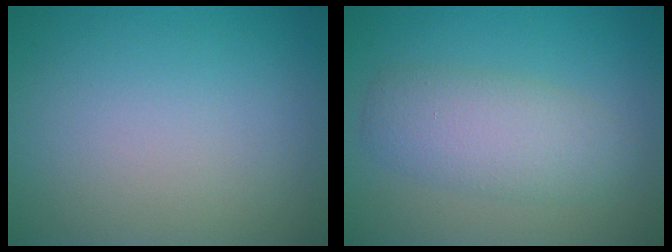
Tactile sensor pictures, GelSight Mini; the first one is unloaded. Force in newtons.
{"total": 4.3, "press": 4.3, "slide": 0.2}